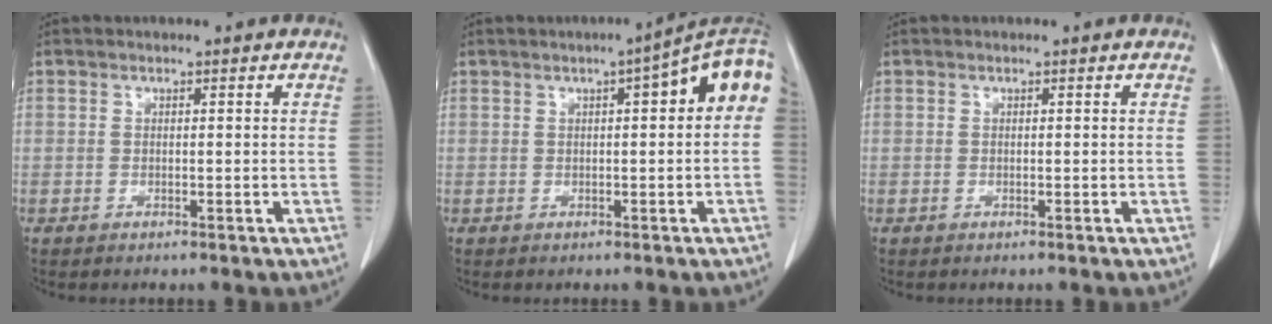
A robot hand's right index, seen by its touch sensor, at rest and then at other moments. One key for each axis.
{"total": 8.7, "fx": 2.2, "fy": 1.2, "fz": 8.4, "tx": -0.107, "ty": 0.029, "tz": 0.019}
{"total": 0.0}